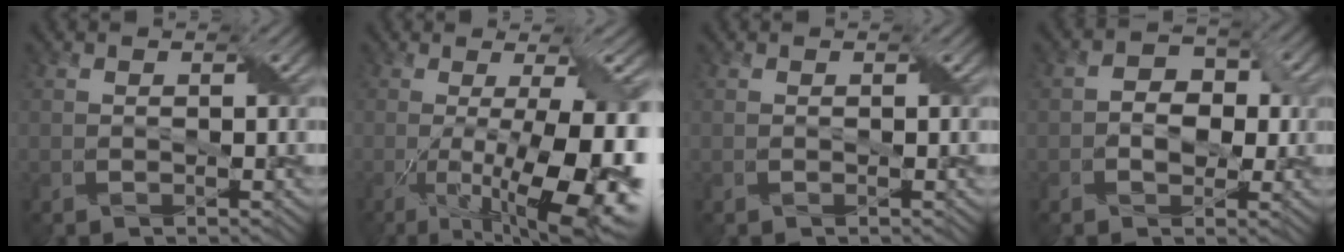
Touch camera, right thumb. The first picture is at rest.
{"total": 16.8, "force": [-4.2, 5.0, 15.5], "torque": [-0.213, -0.020, -0.049]}
{"total": 0.0}
{"total": 4.0, "force": [-0.3, 3.1, 2.5], "torque": [-0.036, 0.001, -0.015]}